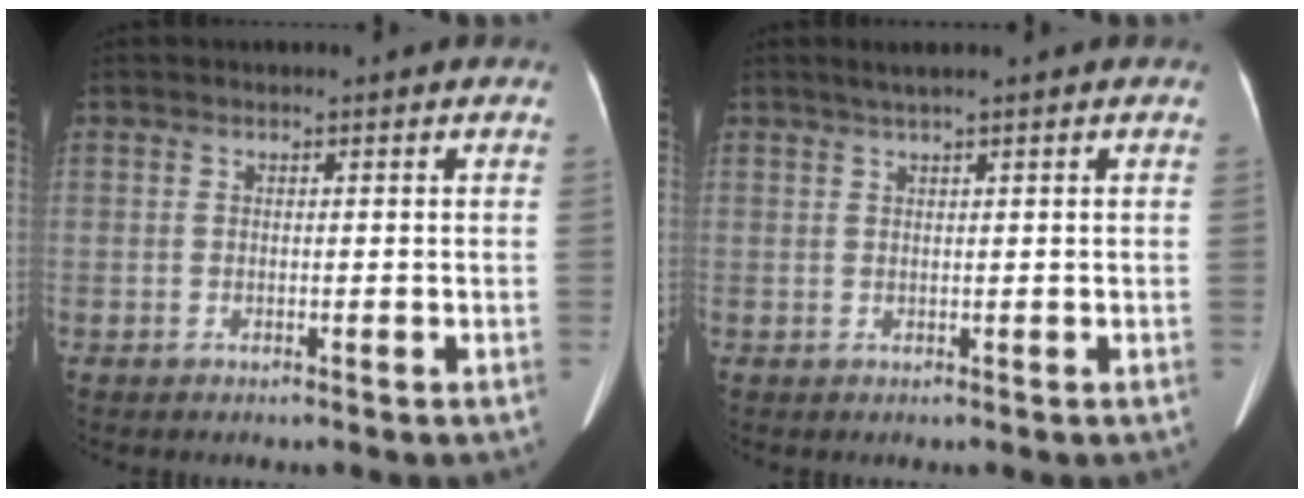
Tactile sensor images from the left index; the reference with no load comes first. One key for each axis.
{"total": 2.0, "fx": 1.4, "fy": -0.3, "fz": 1.4, "tx": -0.030, "ty": 0.009, "tz": 0.030}